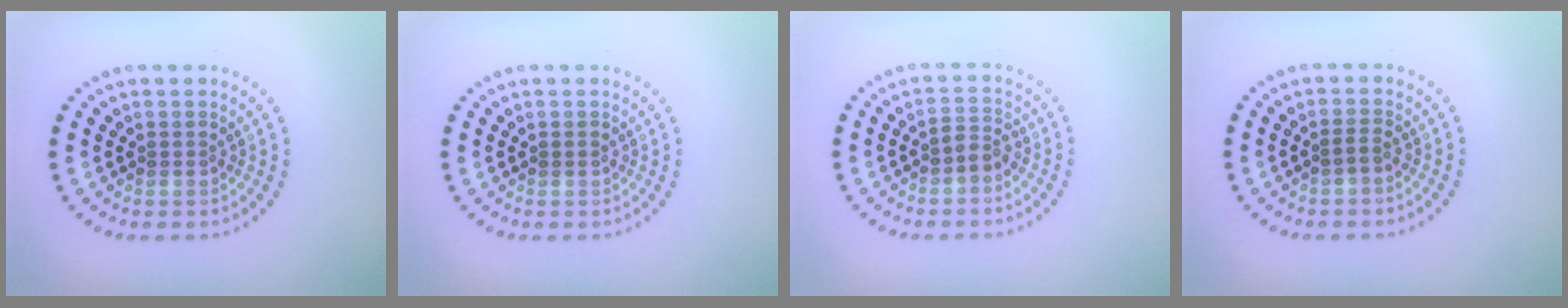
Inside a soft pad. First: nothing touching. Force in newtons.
{"total": 0.5, "press": 0.4, "slide": 0.3}
{"total": 1.5, "press": 1.2, "slide": 0.9}
{"total": 0.5, "press": 0.2, "slide": 0.5}